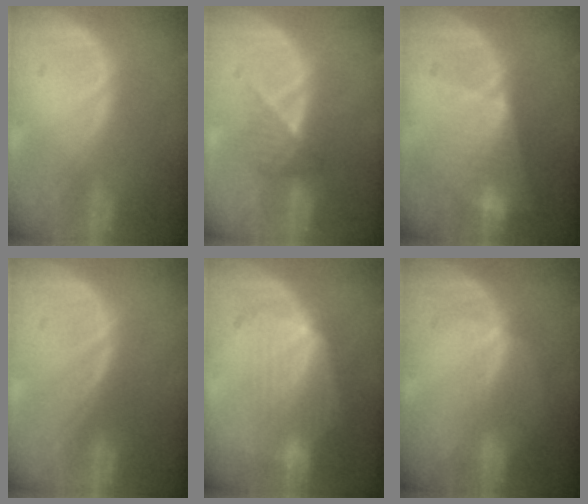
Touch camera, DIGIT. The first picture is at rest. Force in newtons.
{"total": 3.5, "press": 3.1, "slide": 1.5}
{"total": 6.5, "press": 6.4, "slide": 1.1}
{"total": 0.0}
{"total": 7.3, "press": 6.9, "slide": 2.6}
{"total": 1.2, "press": 0.7, "slide": 0.9}